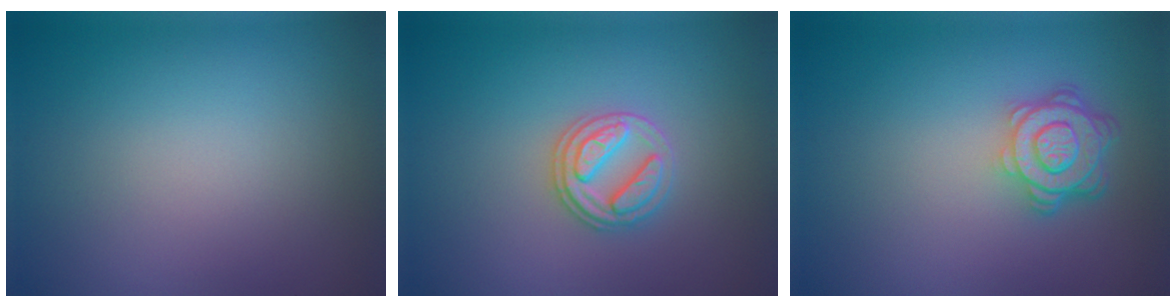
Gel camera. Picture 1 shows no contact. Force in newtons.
{"total": 2.8, "press": 2.7, "slide": 0.8}
{"total": 4.7, "press": 3.6, "slide": 3.1}